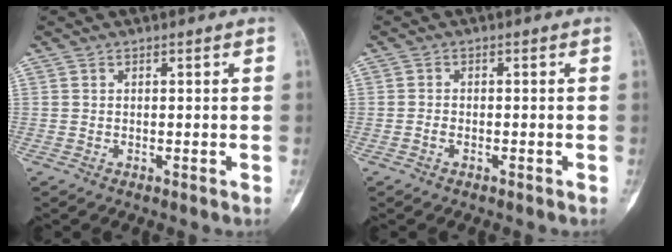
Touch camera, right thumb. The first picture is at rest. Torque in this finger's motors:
{"motor_torque": [-0.23, -0.10, -0.10, -0.05, 0.04]}